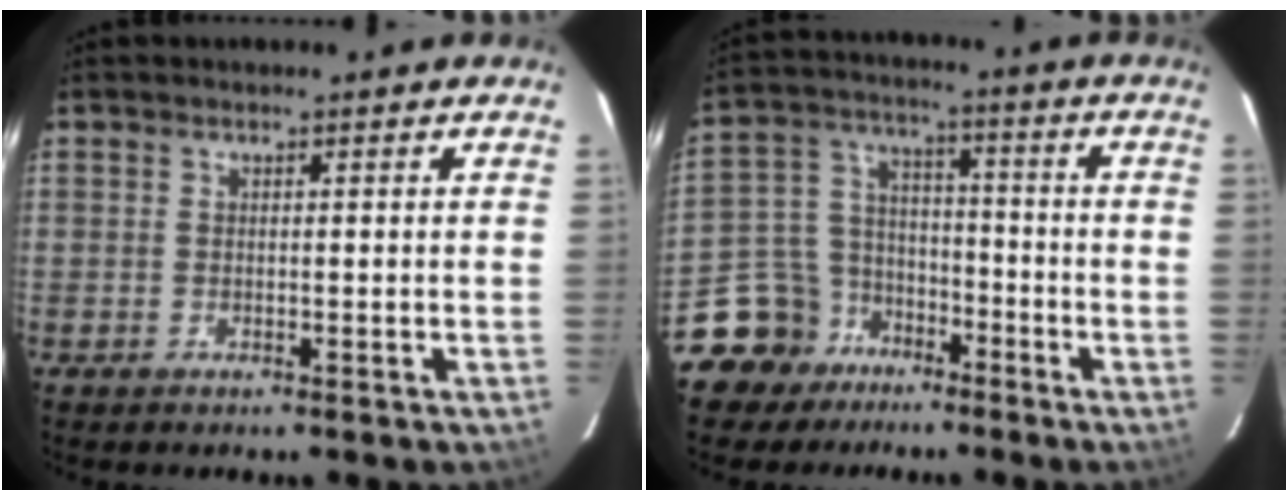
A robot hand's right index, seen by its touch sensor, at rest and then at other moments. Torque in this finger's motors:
{"motor_torque": [-0.80, -0.77, -0.52, -0.20]}